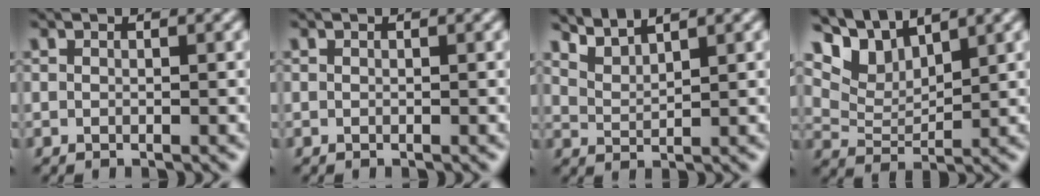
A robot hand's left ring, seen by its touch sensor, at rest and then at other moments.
{"total": 0.0}
{"total": 2.8, "force": [2.6, 0.3, 0.9], "torque": [-0.016, -0.001, 0.053]}
{"total": 5.2, "force": [4.4, 1.8, 2.1], "torque": [-0.052, 0.003, 0.079]}